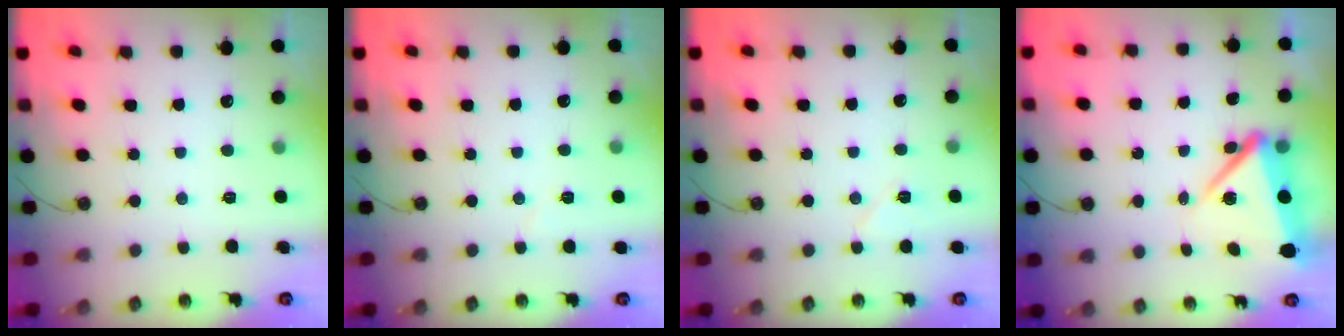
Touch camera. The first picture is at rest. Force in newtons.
{"total": 3.4, "press": 3.3, "slide": 0.9}
{"total": 6.0, "press": 5.8, "slide": 1.4}
{"total": 7.7, "press": 7.6, "slide": 0.9}